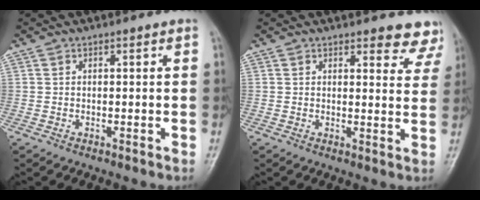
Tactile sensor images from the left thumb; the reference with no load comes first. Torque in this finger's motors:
{"motor_torque": [-0.03, 0.11, -0.13, -0.15, 0.02]}